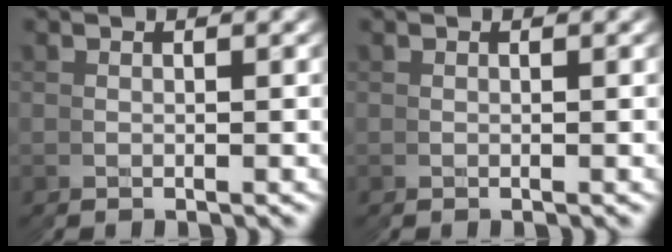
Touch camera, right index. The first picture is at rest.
{"total": 0.0}